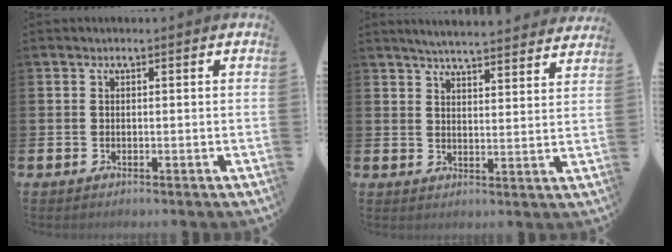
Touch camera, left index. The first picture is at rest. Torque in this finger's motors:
{"motor_torque": [0.93, -1.21, 0.22, 0.13]}